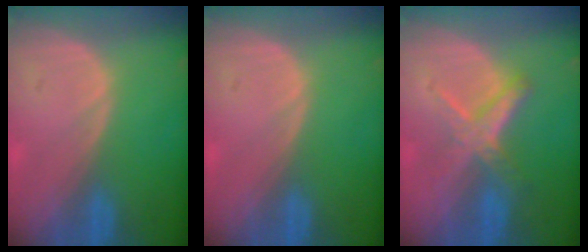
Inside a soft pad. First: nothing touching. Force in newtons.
{"total": 0.0}
{"total": 5.9, "press": 5.4, "slide": 2.2}